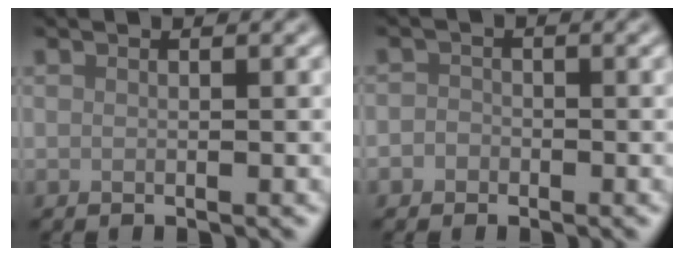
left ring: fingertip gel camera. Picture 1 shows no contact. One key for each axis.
{"total": 1.3, "fx": -0.6, "fy": 1.2, "fz": 0.2, "tx": 0.012, "ty": 0.001, "tz": -0.015}